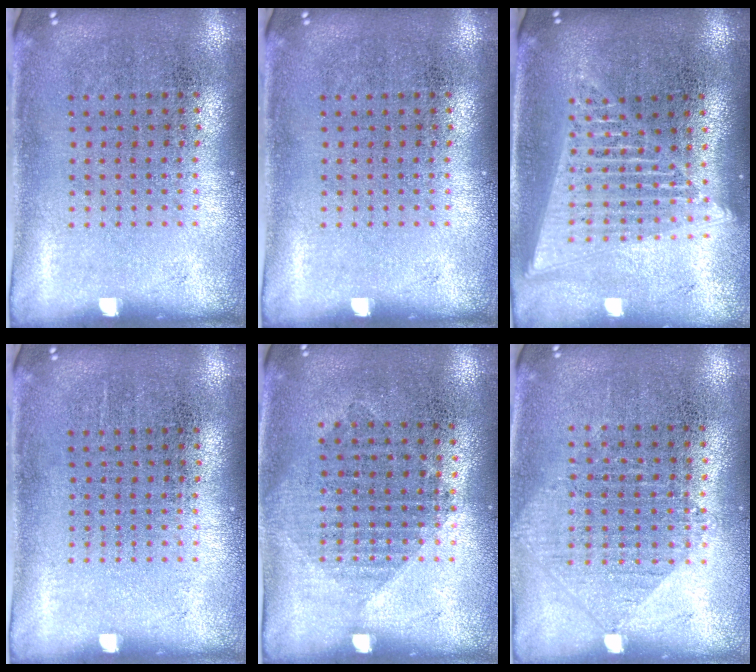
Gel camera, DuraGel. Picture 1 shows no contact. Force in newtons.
{"total": 0.0}
{"total": 1.9, "press": 1.6, "slide": 1.0}
{"total": 0.0}
{"total": 1.0, "press": 0.9, "slide": 0.5}
{"total": 0.5, "press": 0.5, "slide": 0.2}